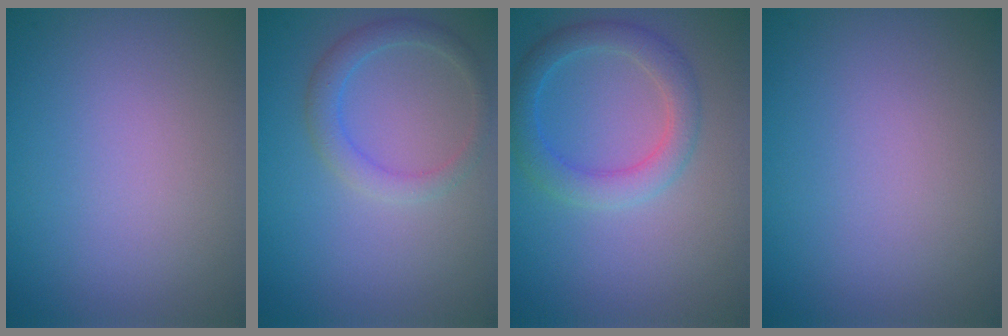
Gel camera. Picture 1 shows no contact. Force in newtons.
{"total": 2.2, "press": 2.2, "slide": 0.1}
{"total": 3.3, "press": 3.3, "slide": 0.2}
{"total": 0.0}